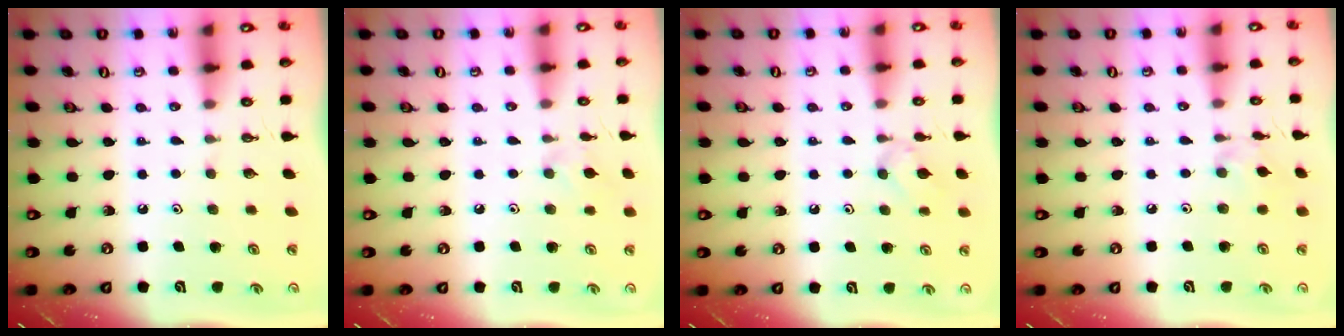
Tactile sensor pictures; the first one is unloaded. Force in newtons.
{"total": 7.5, "press": 7.5, "slide": 0.8}
{"total": 3.8, "press": 3.7, "slide": 0.7}
{"total": 3.2, "press": 3.1, "slide": 0.5}